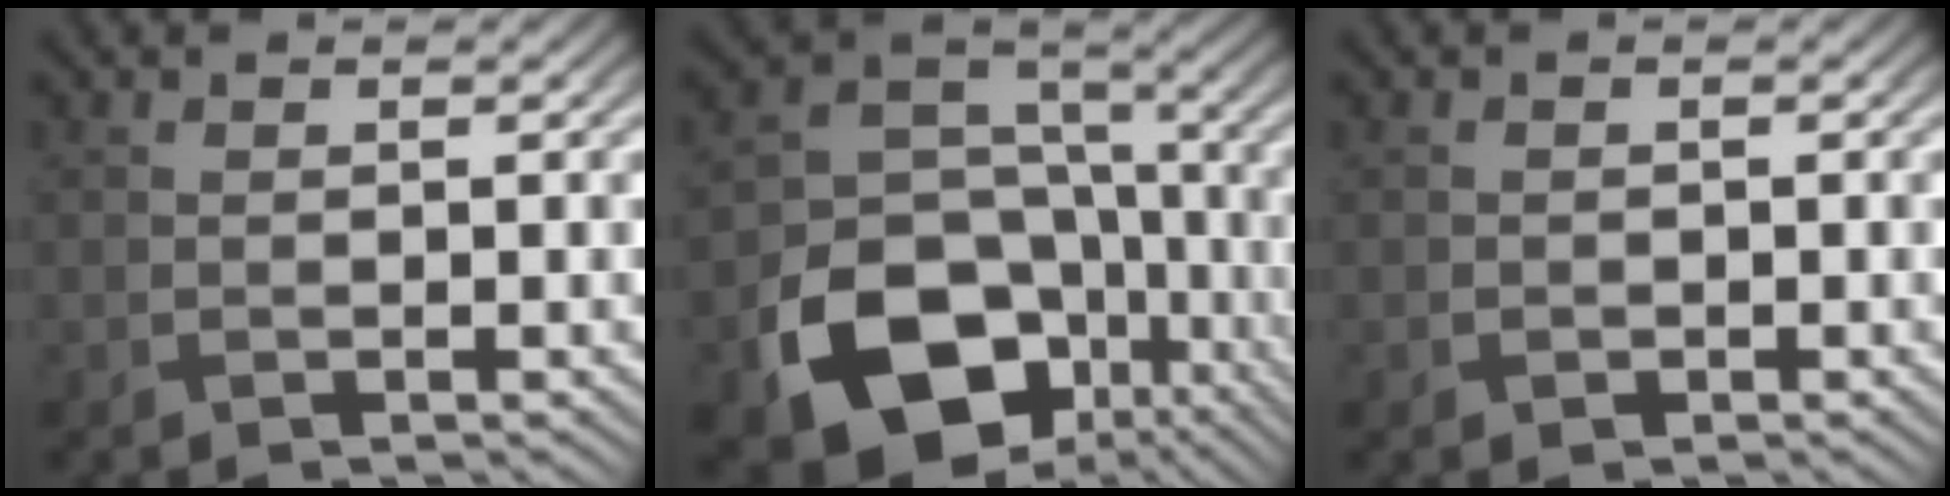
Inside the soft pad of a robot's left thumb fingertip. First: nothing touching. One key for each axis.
{"total": 17.9, "fx": -8.6, "fy": 13.1, "fz": 8.6, "tx": -0.168, "ty": -0.045, "tz": -0.130}
{"total": 0.6, "fx": -0.2, "fy": 0.6, "fz": 0.1, "tx": 0.001, "ty": -0.004, "tz": -0.005}